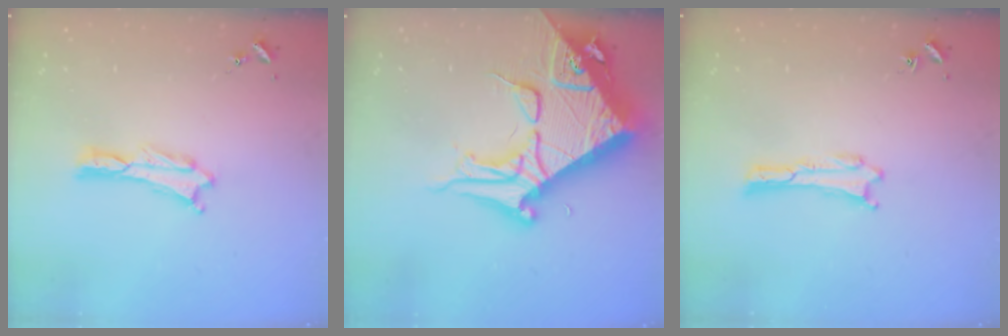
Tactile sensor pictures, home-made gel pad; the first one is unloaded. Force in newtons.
{"total": 15.4, "press": 15.3, "slide": 1.7}
{"total": 0.0}